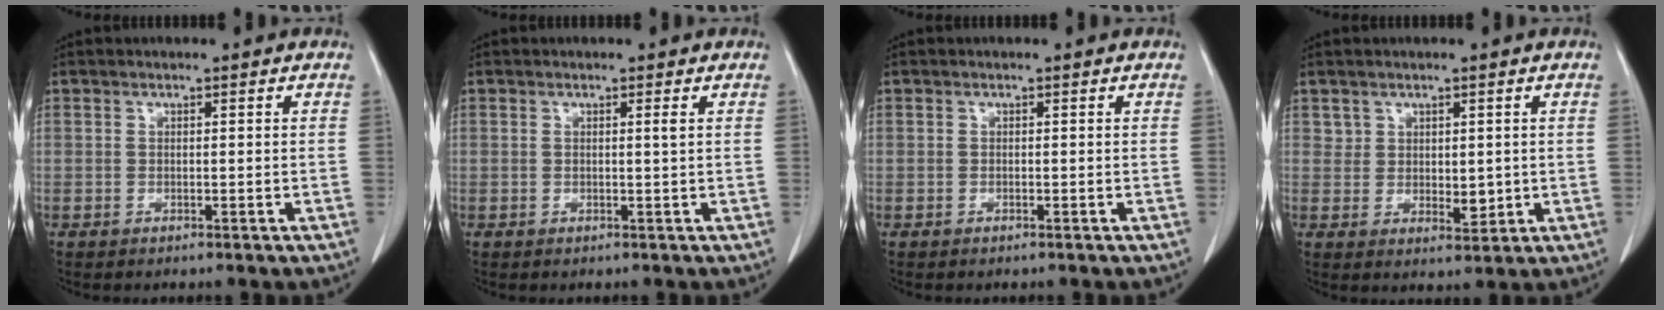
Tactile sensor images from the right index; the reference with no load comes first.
{"total": 0.7, "force": [0.2, -0.2, 0.6], "torque": [-0.015, -0.002, 0.006]}
{"total": 0.0}
{"total": 3.3, "force": [0.8, 2.4, 2.1], "torque": [-0.029, -0.008, 0.021]}